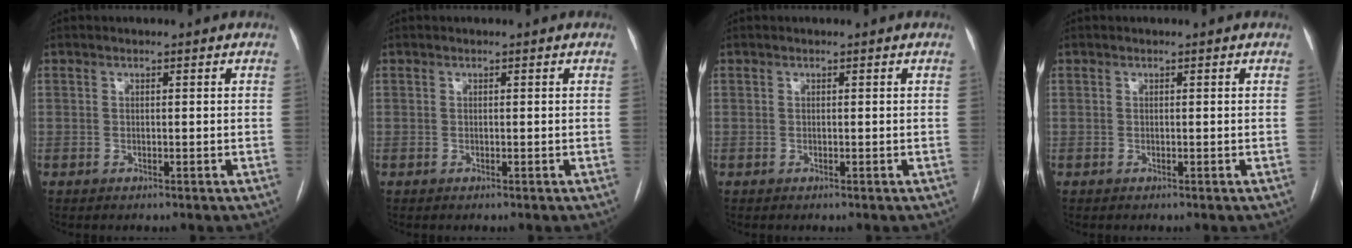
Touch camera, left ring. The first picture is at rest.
{"total": 0.0}
{"total": 0.0}
{"total": 0.0}